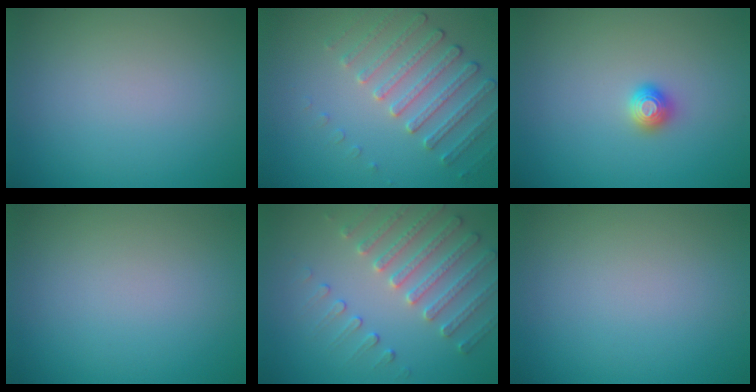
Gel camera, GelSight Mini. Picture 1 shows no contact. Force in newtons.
{"total": 3.0, "press": 2.7, "slide": 1.3}
{"total": 1.2, "press": 1.2, "slide": 0.2}
{"total": 0.0}
{"total": 3.8, "press": 3.7, "slide": 0.8}
{"total": 0.0}